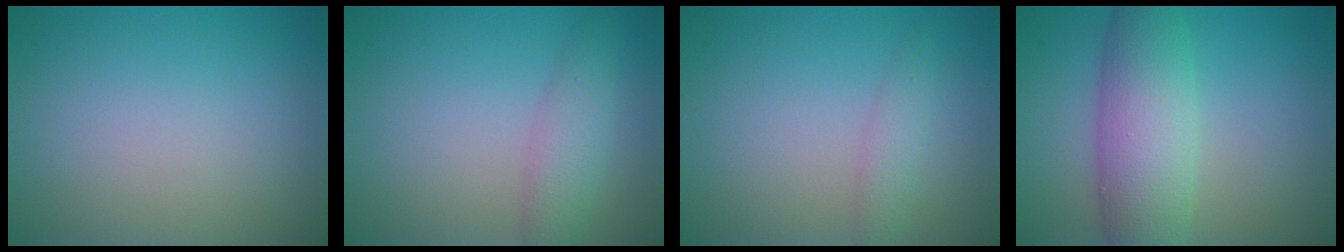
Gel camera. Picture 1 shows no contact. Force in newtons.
{"total": 2.9, "press": 2.9, "slide": 0.1}
{"total": 1.6, "press": 1.6, "slide": 0.1}
{"total": 7.1, "press": 7.1, "slide": 0.2}